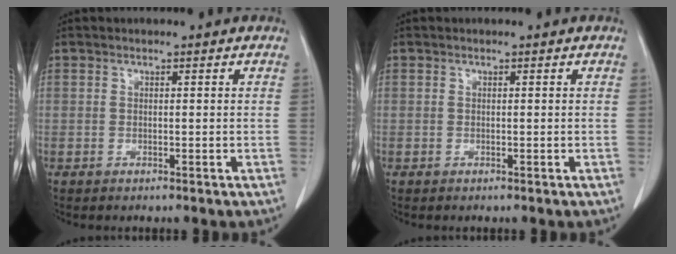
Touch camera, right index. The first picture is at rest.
{"total": 0.0}